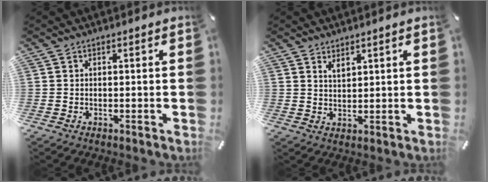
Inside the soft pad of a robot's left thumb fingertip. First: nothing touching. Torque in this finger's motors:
{"motor_torque": [0.06, -0.14, -0.04, -0.01, 0.03]}